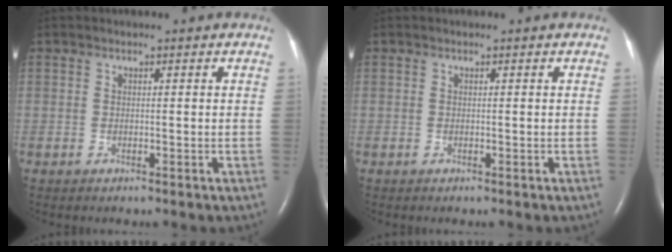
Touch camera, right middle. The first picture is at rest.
{"total": 0.0}